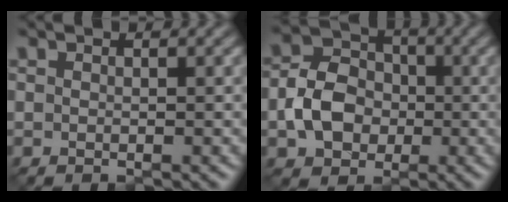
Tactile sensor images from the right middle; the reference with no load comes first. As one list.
[{"total": 5.3, "force": [-1.5, 4.2, 2.8], "torque": [-0.054, 0.005, -0.035]}]